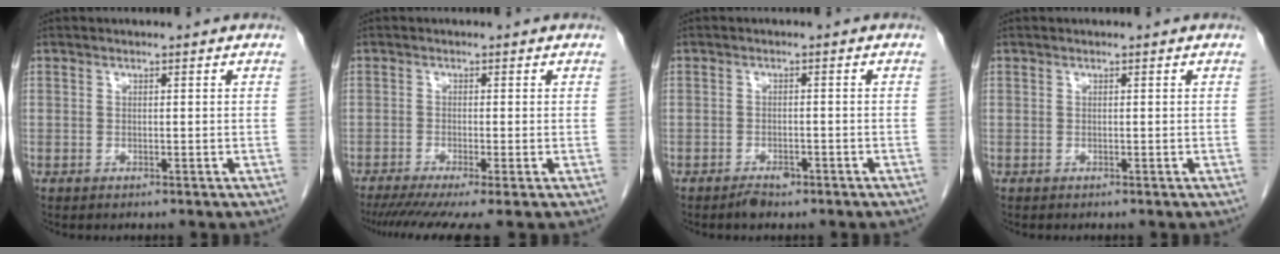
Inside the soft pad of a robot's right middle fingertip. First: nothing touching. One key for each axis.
{"total": 8.0, "fx": -6.1, "fy": 0.1, "fz": 5.3, "tx": -0.075, "ty": -0.017, "tz": -0.097}
{"total": 2.3, "fx": -1.7, "fy": 0.9, "fz": 1.2, "tx": -0.021, "ty": 0.001, "tz": -0.021}
{"total": 0.0}